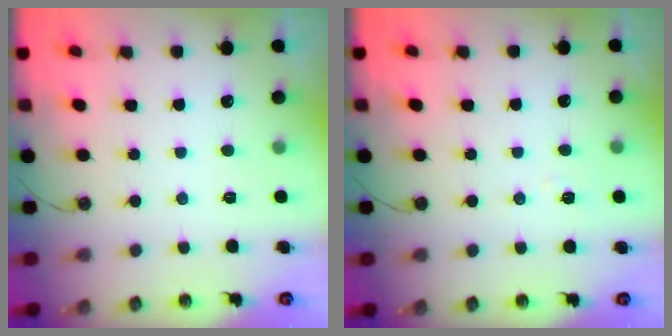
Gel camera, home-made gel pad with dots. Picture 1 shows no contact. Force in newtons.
{"total": 5.6, "press": 5.3, "slide": 1.8}